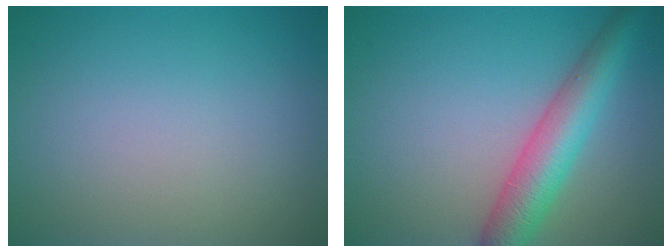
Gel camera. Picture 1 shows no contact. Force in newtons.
{"total": 5.4, "press": 5.4, "slide": 0.2}